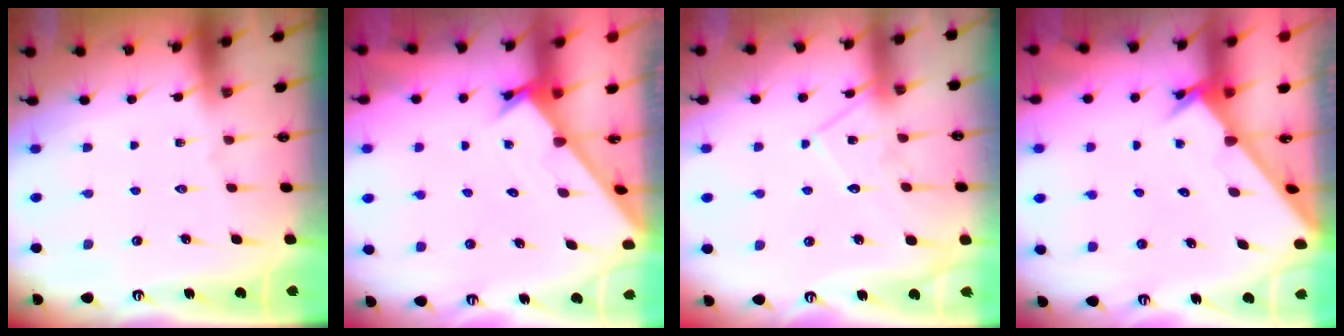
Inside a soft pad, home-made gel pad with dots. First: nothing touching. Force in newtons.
{"total": 1.8, "press": 1.8, "slide": 0.1}
{"total": 11.5, "press": 11.5, "slide": 0.8}
{"total": 2.4, "press": 2.4, "slide": 0.2}